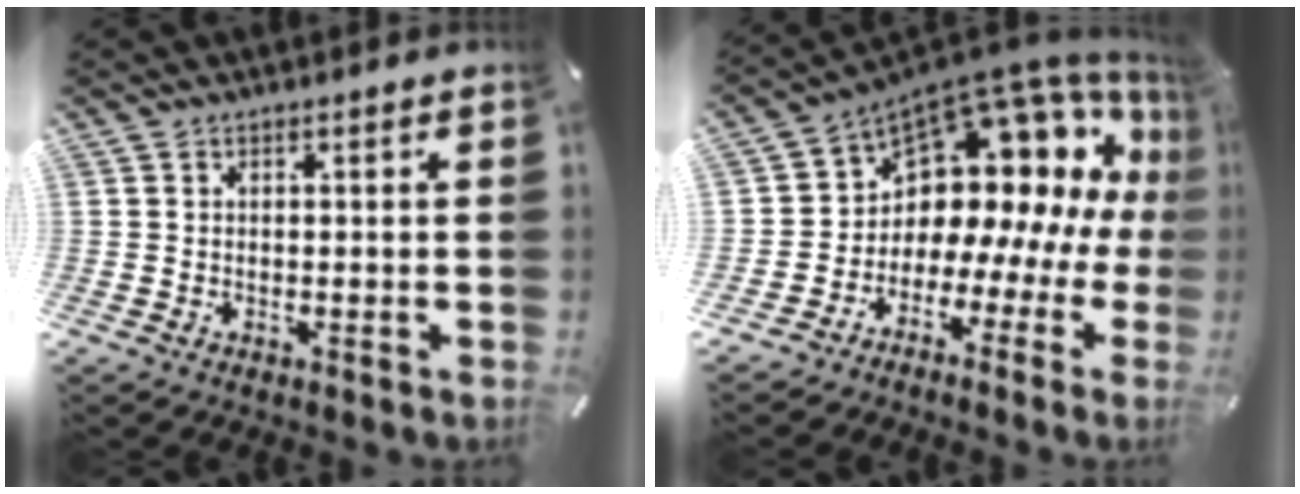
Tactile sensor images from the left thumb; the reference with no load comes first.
{"total": 11.8, "force": [5.7, 8.1, 6.4], "torque": [-0.106, -0.075, 0.100]}